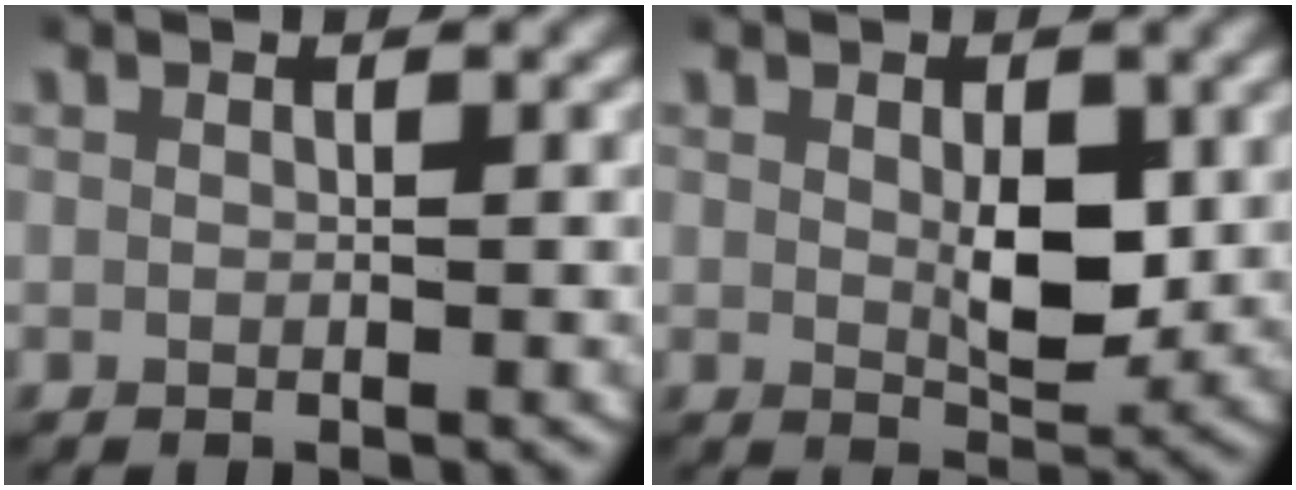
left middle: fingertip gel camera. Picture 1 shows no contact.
{"total": 3.9, "force": [0.6, 2.2, 3.1], "torque": [-0.054, -0.023, 0.018]}